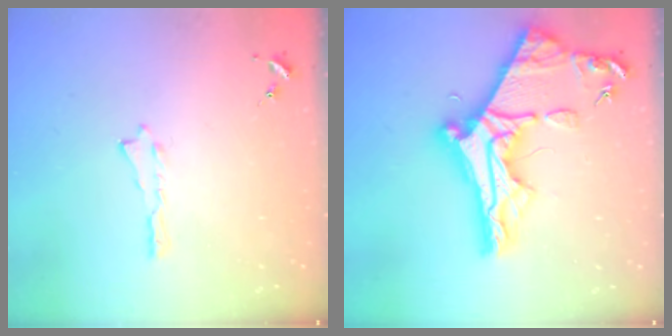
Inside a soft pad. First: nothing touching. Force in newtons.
{"total": 11.4, "press": 11.3, "slide": 1.0}